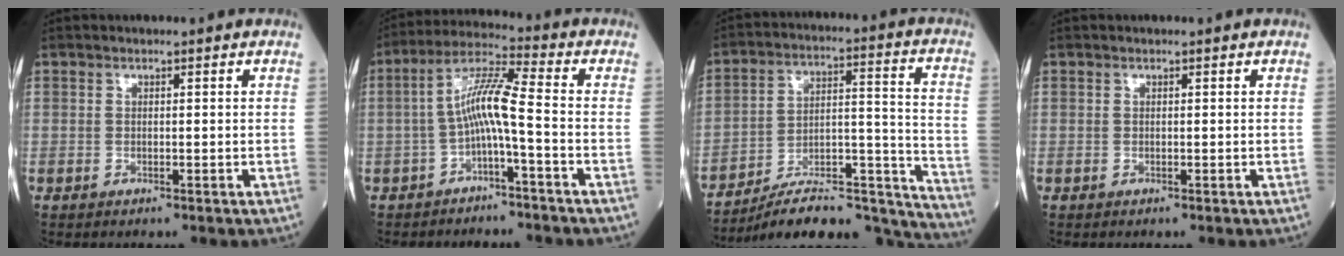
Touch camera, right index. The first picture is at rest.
{"total": 7.4, "force": [-1.9, 0.0, 7.1], "torque": [-0.135, 0.027, -0.037]}
{"total": 21.7, "force": [-20.5, 3.0, 6.8], "torque": [-0.052, 0.054, -0.305]}
{"total": 0.0}